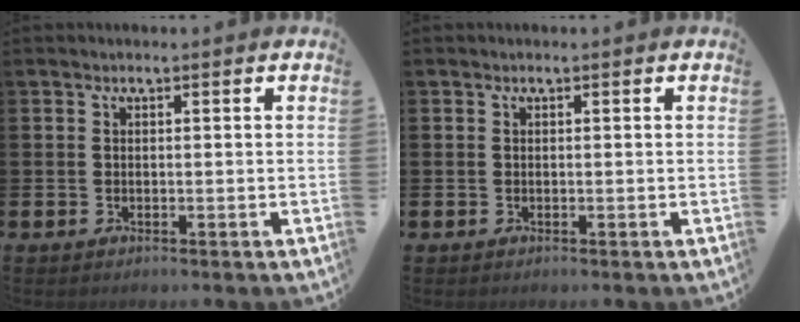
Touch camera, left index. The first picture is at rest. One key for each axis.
{"total": 0.0}